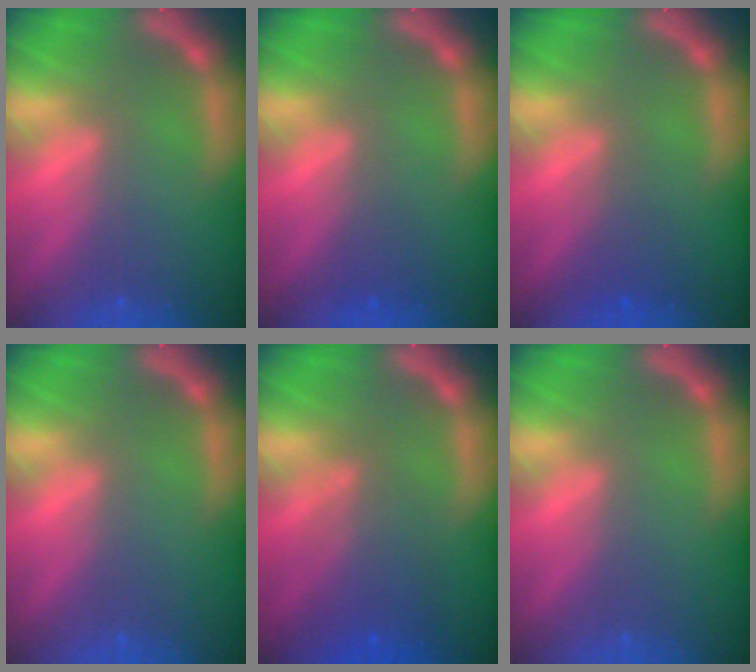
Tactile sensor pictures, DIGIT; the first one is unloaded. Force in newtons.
{"total": 1.5}
{"total": 2.0}
{"total": 0.0}
{"total": 4.5}
{"total": 0.0}